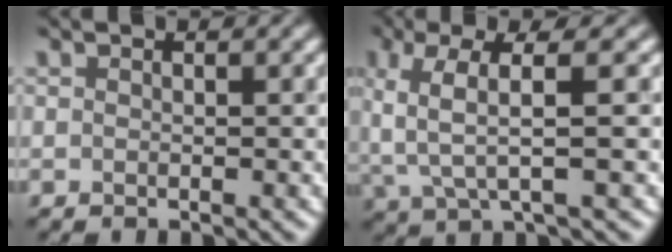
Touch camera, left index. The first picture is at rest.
{"total": 5.1, "force": [0.9, 1.4, 4.8], "torque": [-0.106, 0.002, 0.020]}